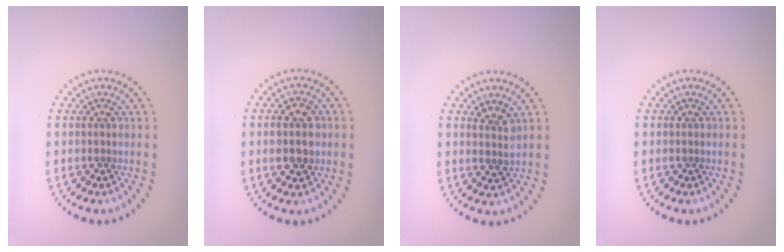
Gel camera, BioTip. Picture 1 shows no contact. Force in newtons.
{"total": 3.8, "press": 3.7, "slide": 0.2}
{"total": 1.4, "press": 1.3, "slide": 0.5}
{"total": 0.0}